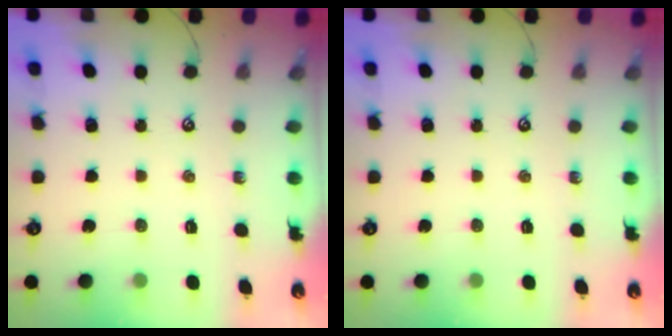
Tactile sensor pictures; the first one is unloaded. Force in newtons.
{"total": 0.0}